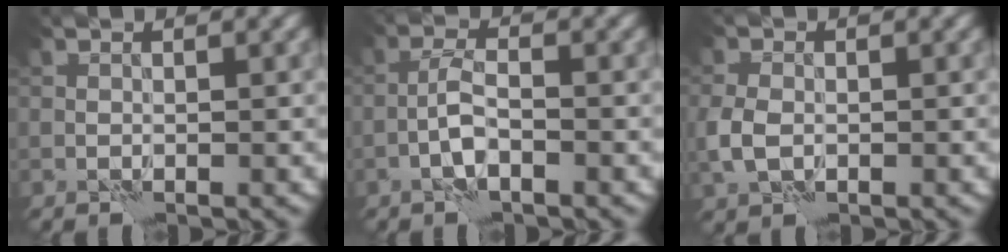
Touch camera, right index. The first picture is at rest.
{"total": 2.4, "force": [-1.2, 0.6, 2.0], "torque": [-0.043, 0.007, -0.031]}
{"total": 3.3, "force": [-0.7, 2.3, 2.2], "torque": [-0.057, -0.003, -0.021]}